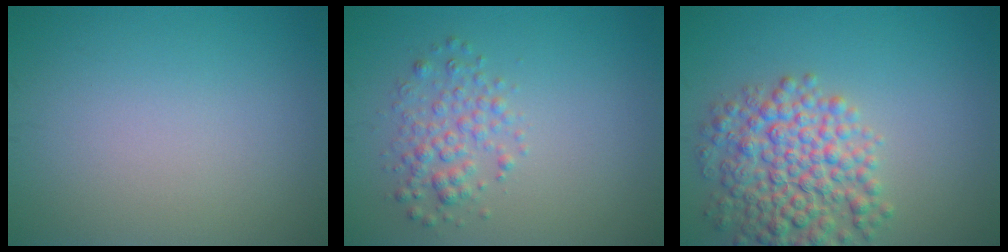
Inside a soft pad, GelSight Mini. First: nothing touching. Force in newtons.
{"total": 2.6, "press": 2.6, "slide": 0.0}
{"total": 7.0, "press": 7.0, "slide": 0.2}